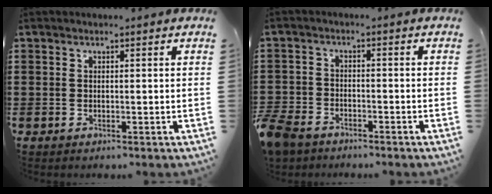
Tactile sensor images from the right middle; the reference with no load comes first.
{"total": 3.9, "force": [-3.5, 1.6, 0.9], "torque": [-0.046, -0.005, -0.080]}